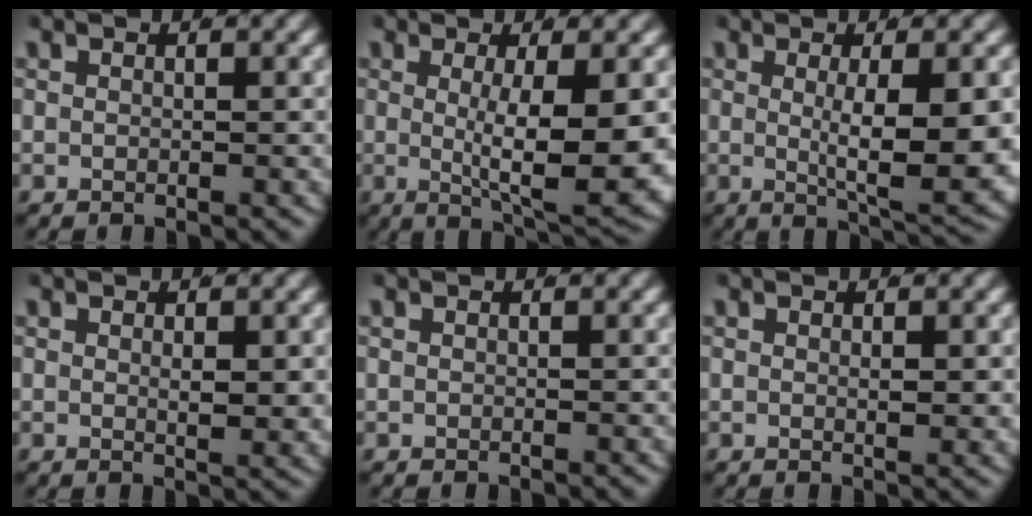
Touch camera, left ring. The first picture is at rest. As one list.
[{"total": 8.8, "force": [-0.2, 1.9, 8.6], "torque": [-0.117, -0.019, 0.012]}, {"total": 7.1, "force": [-0.4, 1.3, 7.0], "torque": [-0.097, -0.019, 0.006]}, {"total": 1.6, "force": [0.4, -0.1, 1.5], "torque": [-0.024, -0.012, 0.010]}, {"total": 0.0}, {"total": 0.9, "force": [0.2, -0.1, 0.9], "torque": [-0.014, -0.008, 0.005]}]